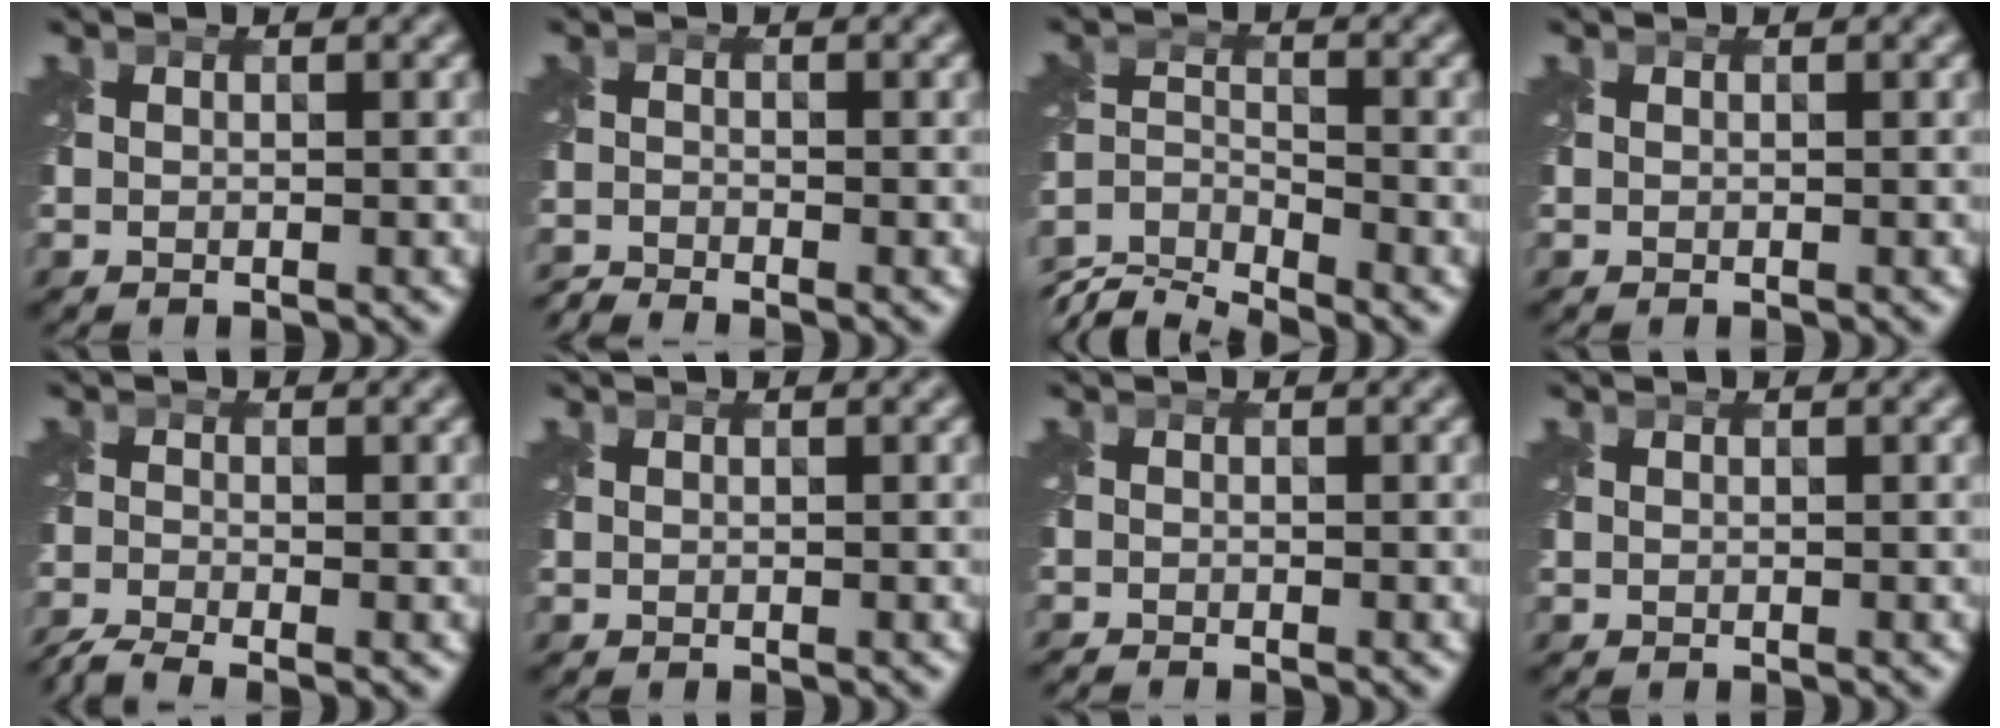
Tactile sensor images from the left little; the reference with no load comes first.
{"total": 2.3, "force": [-2.2, 0.0, 0.3], "torque": [-0.013, -0.008, -0.054]}
{"total": 5.9, "force": [-5.5, 1.2, 1.7], "torque": [-0.035, -0.011, -0.108]}
{"total": 0.0}
{"total": 3.1, "force": [-2.8, 0.5, 1.4], "torque": [-0.032, -0.016, -0.068]}
{"total": 0.0}
{"total": 1.0, "force": [-1.0, 0.0, 0.0], "torque": [-0.001, -0.009, -0.022]}
{"total": 0.0}